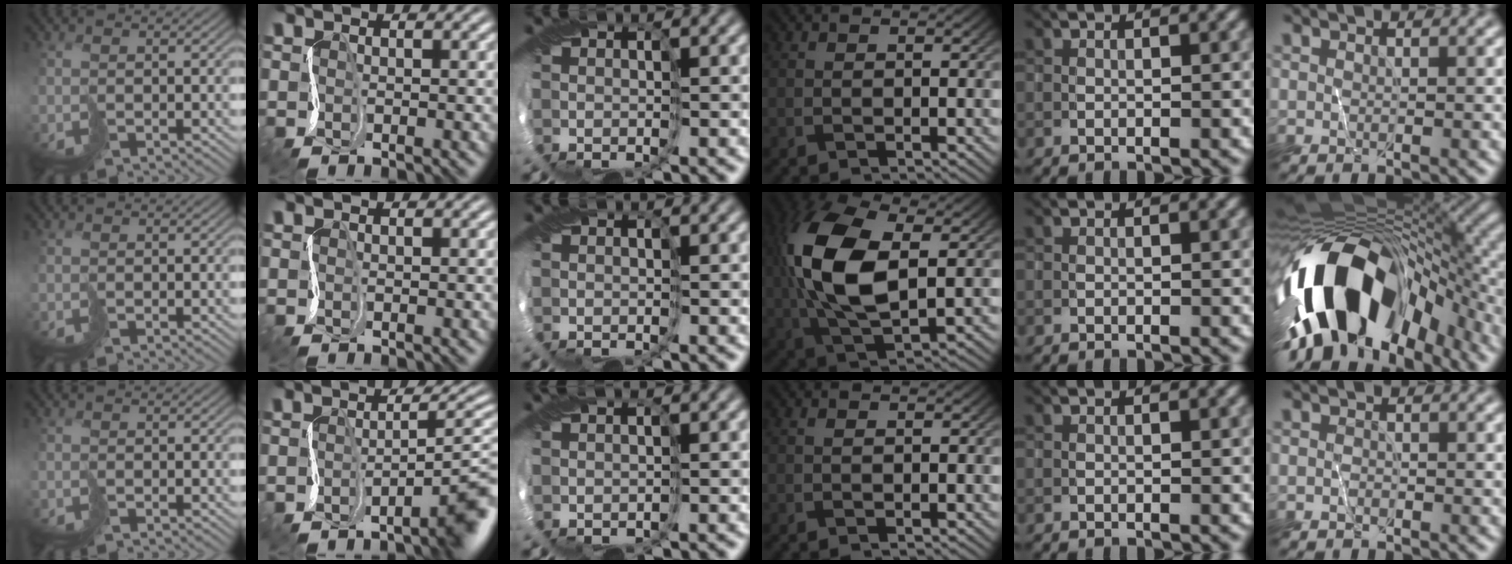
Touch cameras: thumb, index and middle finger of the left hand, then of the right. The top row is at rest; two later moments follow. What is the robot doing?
{"motion": "cut", "object": "receipt paper"}